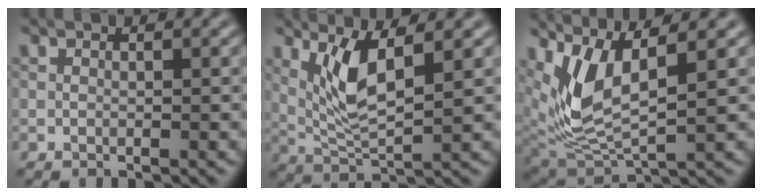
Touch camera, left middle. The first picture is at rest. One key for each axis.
{"total": 4.4, "fx": 1.7, "fy": 1.1, "fz": 4.0, "tx": -0.088, "ty": -0.008, "tz": 0.040}
{"total": 6.1, "fx": 2.6, "fy": 2.2, "fz": 5.0, "tx": -0.121, "ty": -0.014, "tz": 0.059}